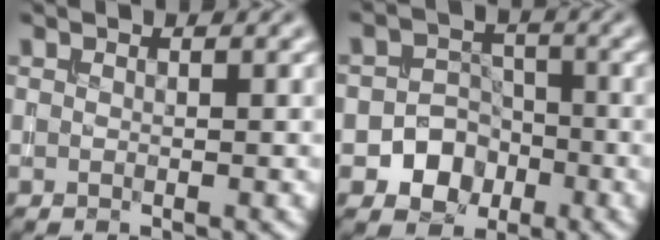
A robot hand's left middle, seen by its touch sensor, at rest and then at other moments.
{"total": 4.1, "force": [-1.7, 3.5, 1.2], "torque": [0.012, 0.007, -0.042]}